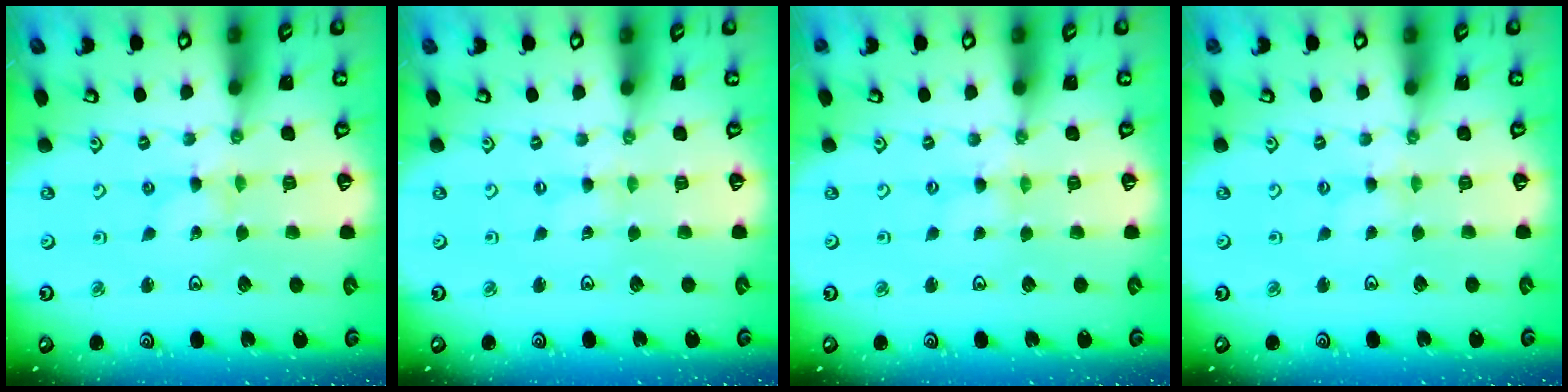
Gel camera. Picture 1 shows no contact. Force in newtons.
{"total": 0.0}
{"total": 2.4, "press": 2.3, "slide": 0.4}
{"total": 1.2, "press": 1.2, "slide": 0.3}